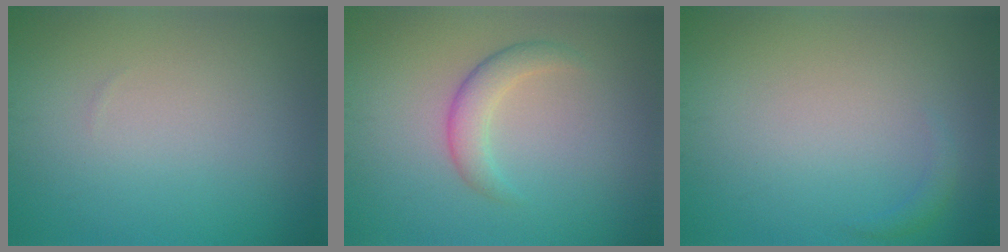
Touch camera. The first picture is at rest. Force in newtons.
{"total": 2.5, "press": 2.5, "slide": 0.0}
{"total": 0.8, "press": 0.8, "slide": 0.1}